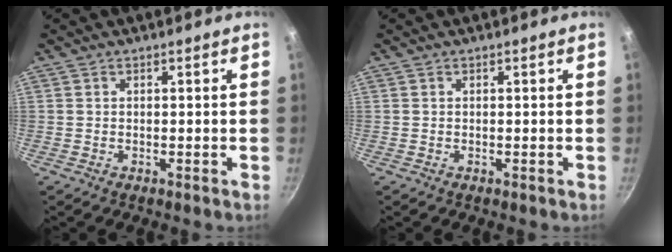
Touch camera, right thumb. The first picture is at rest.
{"total": 0.0}